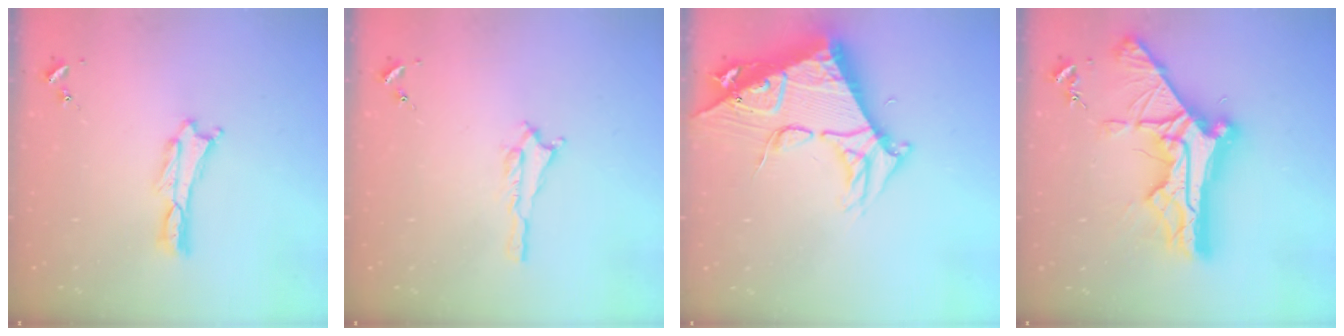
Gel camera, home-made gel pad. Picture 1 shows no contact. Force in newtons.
{"total": 1.4, "press": 1.4, "slide": 0.2}
{"total": 11.1, "press": 11.1, "slide": 1.3}
{"total": 14.5, "press": 14.5, "slide": 1.5}